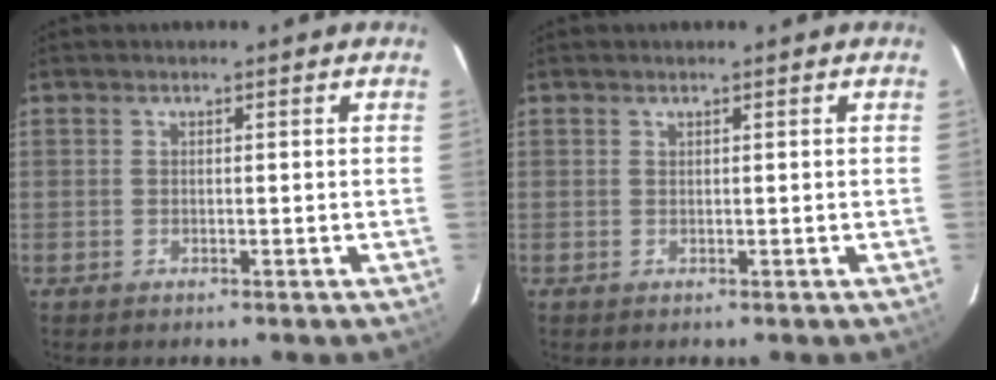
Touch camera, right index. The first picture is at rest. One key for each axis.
{"total": 0.0}